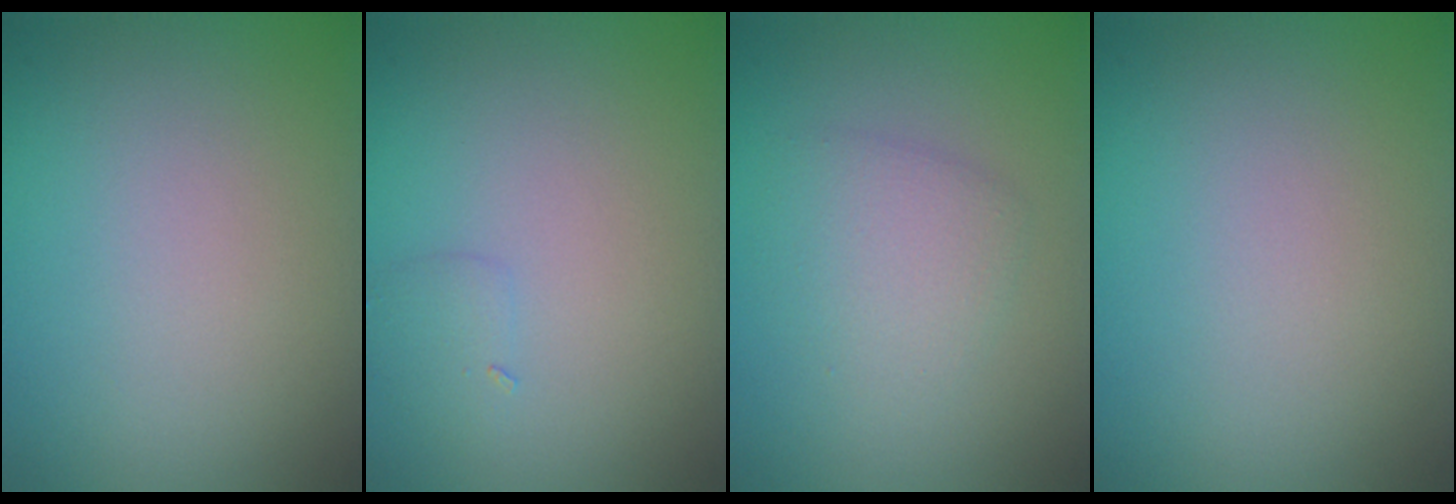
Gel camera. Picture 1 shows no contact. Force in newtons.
{"total": 1.0, "press": 1.0, "slide": 0.0}
{"total": 2.4, "press": 2.4, "slide": 0.3}
{"total": 0.0}